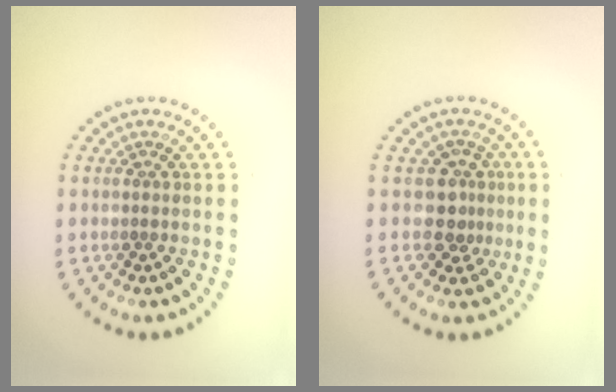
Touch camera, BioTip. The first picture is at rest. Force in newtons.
{"total": 2.6, "press": 2.0, "slide": 1.7}